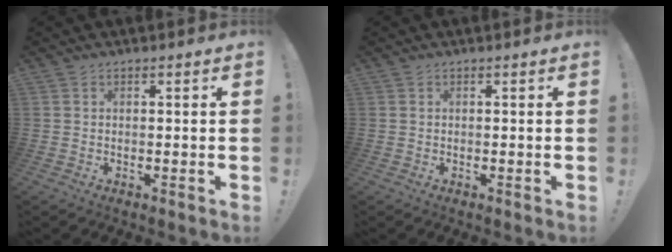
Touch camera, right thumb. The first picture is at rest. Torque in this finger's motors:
{"motor_torque": [-0.16, -0.07, -0.16, -0.16, -0.02]}